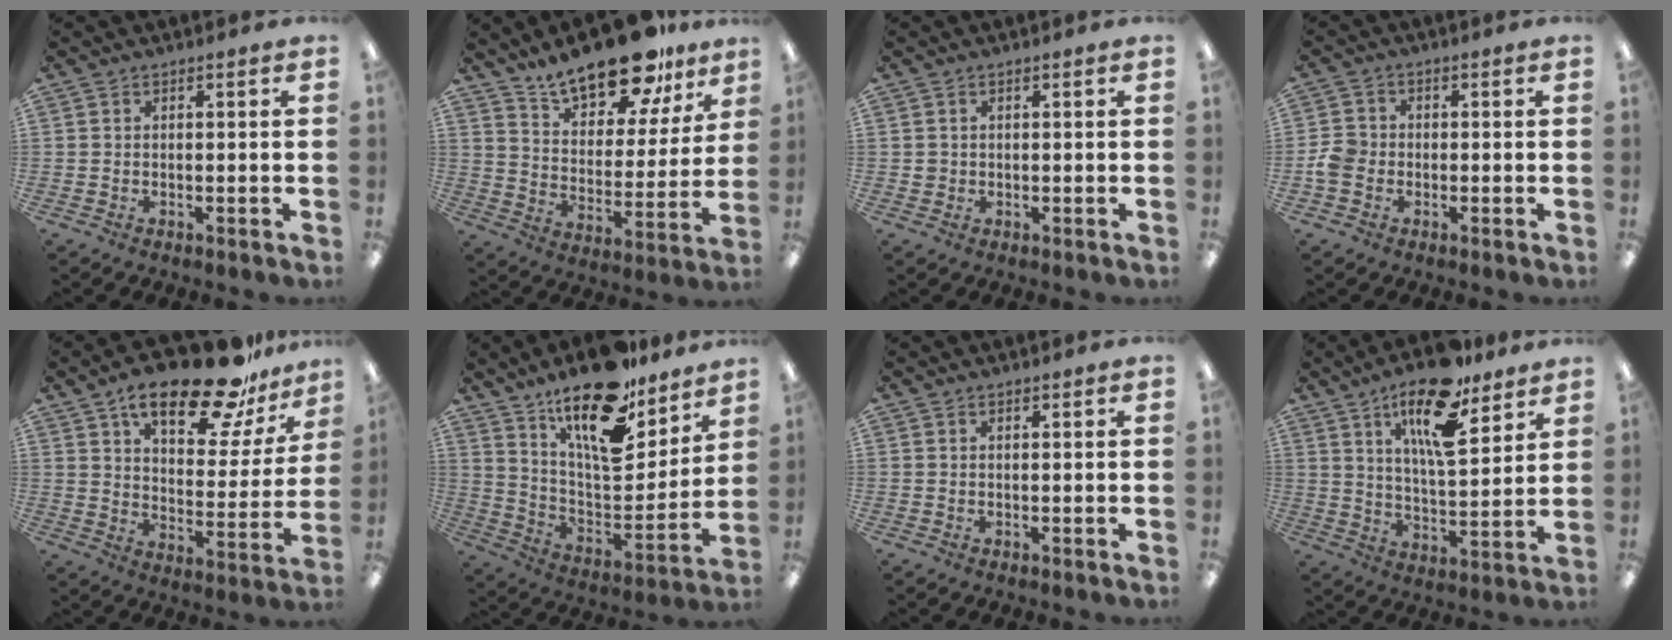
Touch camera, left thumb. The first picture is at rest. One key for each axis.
{"total": 19.1, "fx": 15.6, "fy": 7.0, "fz": 8.6, "tx": -0.141, "ty": -0.107, "tz": 0.270}
{"total": 1.1, "fx": 0.2, "fy": 1.1, "fz": 0.2, "tx": -0.006, "ty": 0.004, "tz": 0.003}
{"total": 4.3, "fx": -1.1, "fy": 3.6, "fz": 2.0, "tx": -0.039, "ty": 0.008, "tz": -0.021}
{"total": 22.5, "fx": 16.2, "fy": 7.9, "fz": 13.4, "tx": -0.204, "ty": -0.099, "tz": 0.270}
{"total": 21.3, "fx": 15.3, "fy": 7.9, "fz": 12.5, "tx": -0.199, "ty": -0.109, "tz": 0.264}
{"total": 0.6, "fx": 0.5, "fy": 0.1, "fz": 0.3, "tx": 0.001, "ty": -0.003, "tz": 0.008}
{"total": 17.2, "fx": 11.0, "fy": 6.1, "fz": 11.7, "tx": -0.192, "ty": -0.050, "tz": 0.180}